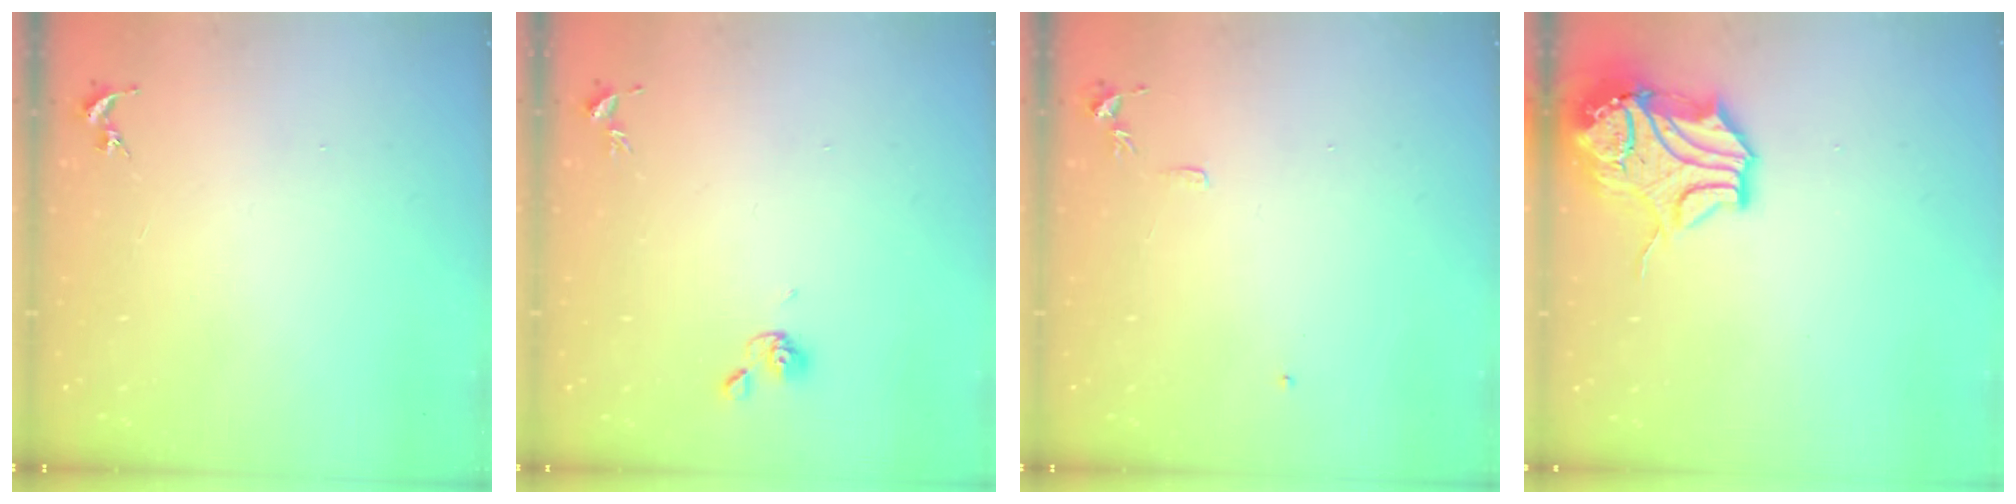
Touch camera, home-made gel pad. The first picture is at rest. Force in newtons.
{"total": 6.1, "press": 6.0, "slide": 1.2}
{"total": 5.9, "press": 5.8, "slide": 0.8}
{"total": 16.7, "press": 16.6, "slide": 1.9}